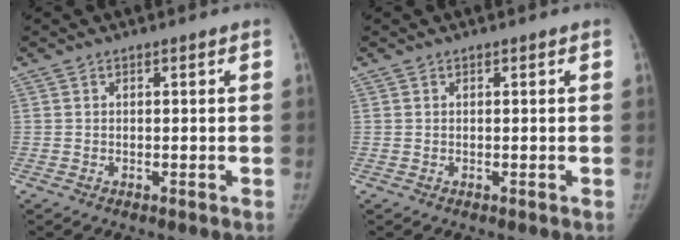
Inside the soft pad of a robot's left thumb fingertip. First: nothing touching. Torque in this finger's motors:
{"motor_torque": [0.07, -0.01, 0.28, -0.26, 0.02]}